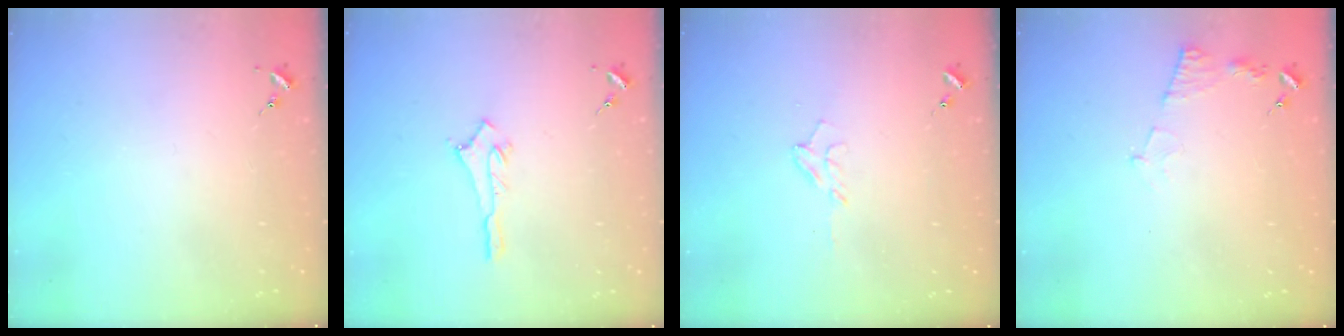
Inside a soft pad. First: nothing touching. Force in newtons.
{"total": 3.7, "press": 3.7, "slide": 0.2}
{"total": 5.6, "press": 5.6, "slide": 0.9}
{"total": 6.5, "press": 6.4, "slide": 1.1}